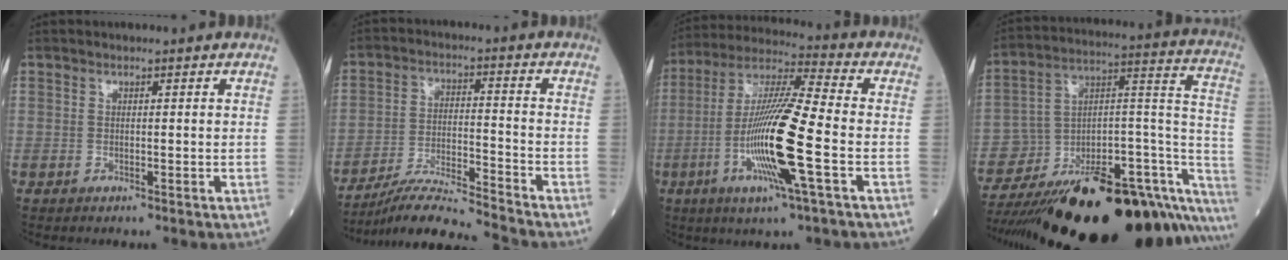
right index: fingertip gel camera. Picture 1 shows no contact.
{"total": 10.1, "force": [-9.5, -1.8, 3.0], "torque": [-0.051, -0.004, -0.171]}
{"total": 15.9, "force": [-4.2, 0.3, 15.3], "torque": [-0.304, -0.009, -0.086]}
{"total": 33.2, "force": [-24.6, 7.7, 20.9], "torque": [-0.222, 0.003, -0.359]}